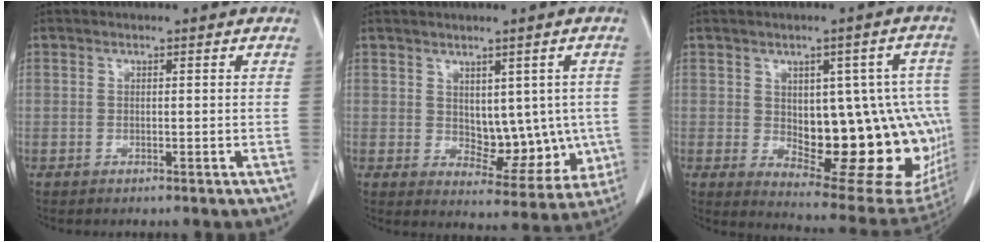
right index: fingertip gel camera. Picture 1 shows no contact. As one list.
[{"total": 8.8, "force": [0.4, 5.6, 6.8], "torque": [-0.067, 0.006, 0.028]}, {"total": 20.8, "force": [-1.7, 8.7, 18.8], "torque": [-0.164, 0.023, 0.014]}]